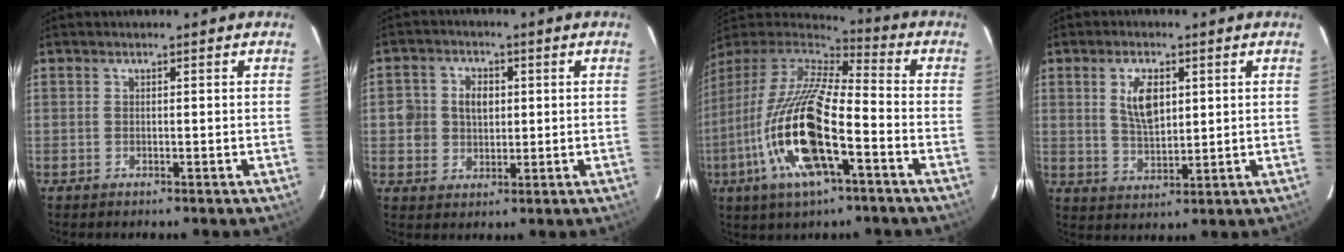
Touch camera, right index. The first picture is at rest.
{"total": 5.8, "force": [0.4, 5.3, 2.5], "torque": [-0.049, 0.017, 0.007]}
{"total": 22.5, "force": [-8.4, 6.9, 19.7], "torque": [-0.387, -0.040, -0.167]}
{"total": 6.9, "force": [2.2, 3.4, 5.6], "torque": [-0.101, 0.003, 0.046]}